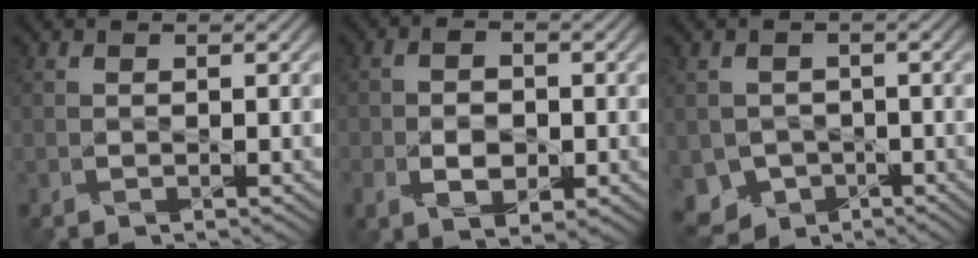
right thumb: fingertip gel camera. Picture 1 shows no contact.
{"total": 5.0, "force": [-1.4, 3.1, 3.6], "torque": [-0.062, -0.007, -0.024]}
{"total": 5.3, "force": [-2.3, 4.4, 1.9], "torque": [-0.046, -0.016, -0.041]}